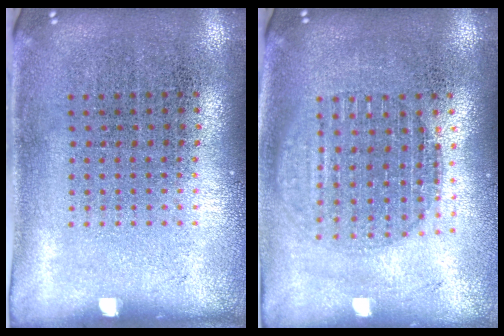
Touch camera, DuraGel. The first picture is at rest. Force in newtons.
{"total": 1.7, "press": 1.5, "slide": 0.9}